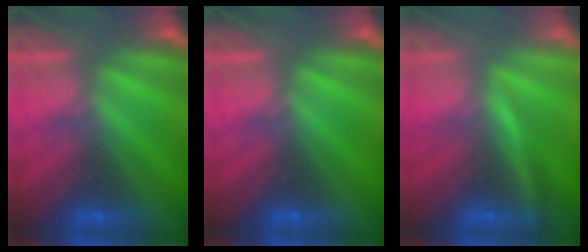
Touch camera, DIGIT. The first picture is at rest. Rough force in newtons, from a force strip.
{"total": 0.0}
{"total": 2.8}